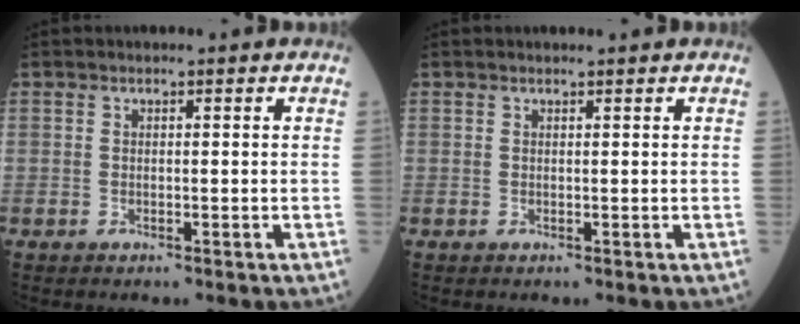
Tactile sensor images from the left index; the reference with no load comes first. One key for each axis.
{"total": 0.7, "fx": 0.6, "fy": 0.0, "fz": 0.1, "tx": -0.004, "ty": 0.004, "tz": 0.010}